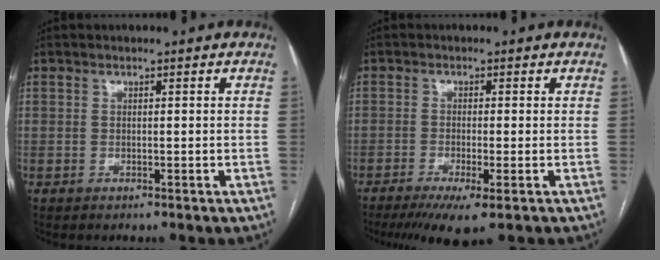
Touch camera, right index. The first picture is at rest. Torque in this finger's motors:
{"motor_torque": [1.44, -0.69, 0.40, 0.09]}